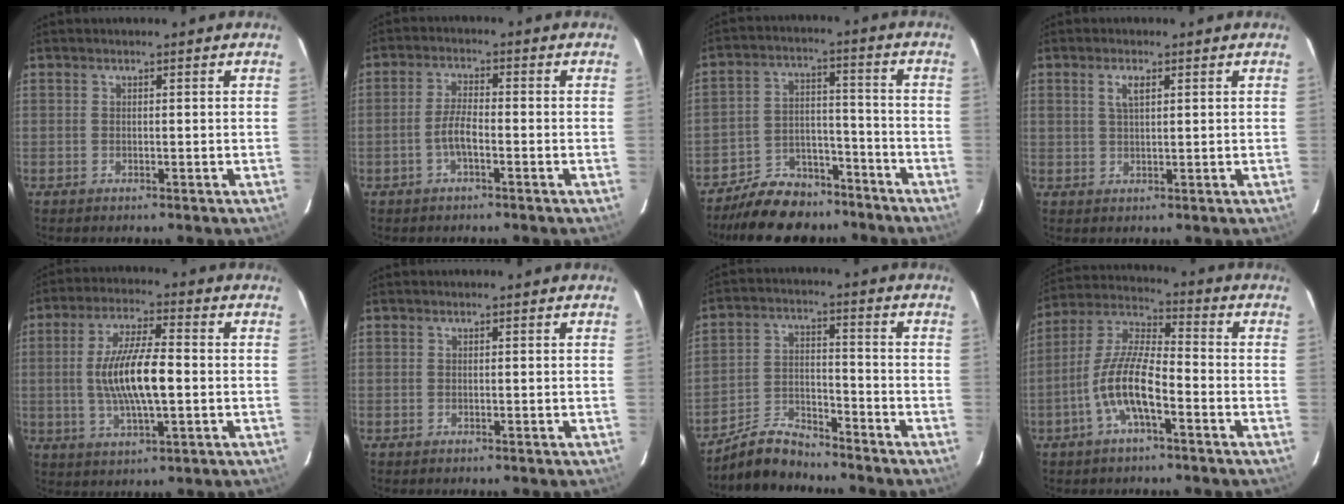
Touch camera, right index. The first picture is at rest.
{"total": 4.0, "force": [-1.8, 1.0, 3.4], "torque": [-0.077, 0.007, -0.036]}
{"total": 14.3, "force": [-11.5, 6.9, 4.8], "torque": [-0.111, 0.030, -0.166]}
{"total": 2.7, "force": [1.1, 1.1, 2.2], "torque": [-0.042, 0.004, 0.019]}
{"total": 11.9, "force": [-0.8, 3.2, 11.5], "torque": [-0.221, -0.001, -0.010]}
{"total": 0.0}
{"total": 7.9, "force": [-7.3, 2.4, 1.8], "torque": [-0.049, 0.022, -0.133]}
{"total": 11.1, "force": [-4.7, 3.1, 9.6], "torque": [-0.205, 0.005, -0.092]}